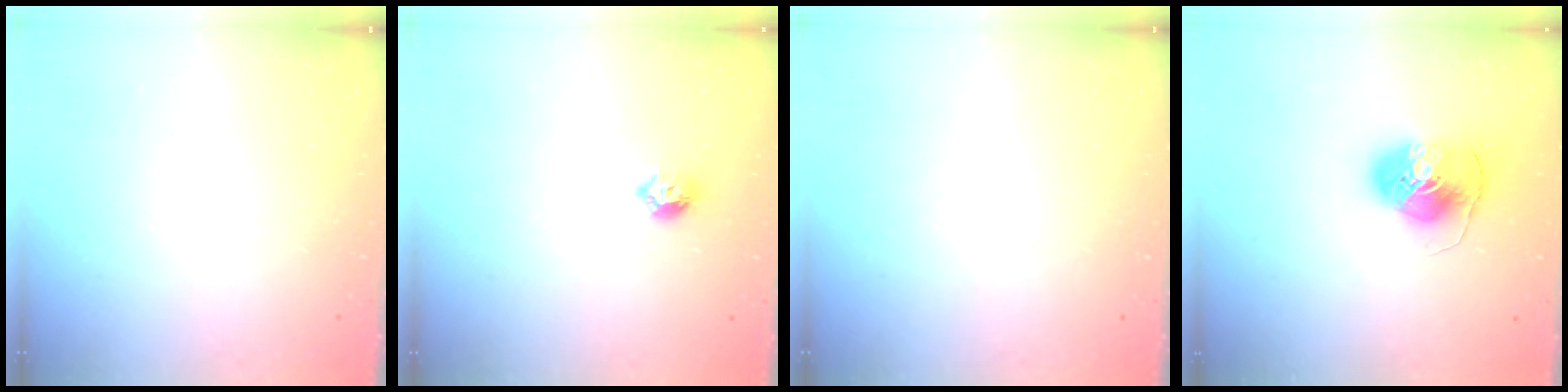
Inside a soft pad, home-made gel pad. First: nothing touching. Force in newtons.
{"total": 6.3, "press": 6.3, "slide": 0.1}
{"total": 0.0}
{"total": 9.0, "press": 8.8, "slide": 1.5}